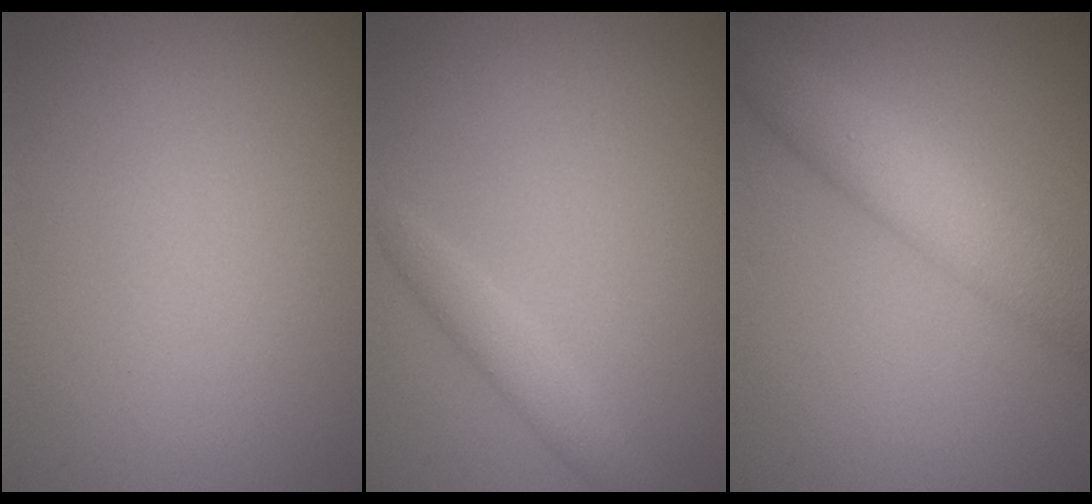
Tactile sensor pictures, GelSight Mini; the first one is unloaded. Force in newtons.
{"total": 1.8, "press": 1.8, "slide": 0.1}
{"total": 5.1, "press": 5.1, "slide": 0.2}